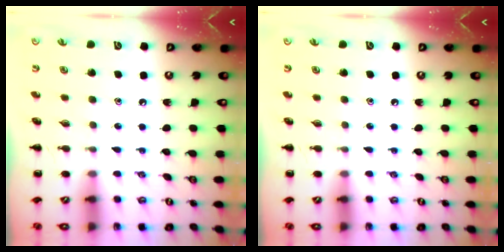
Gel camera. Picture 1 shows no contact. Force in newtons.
{"total": 0.0}